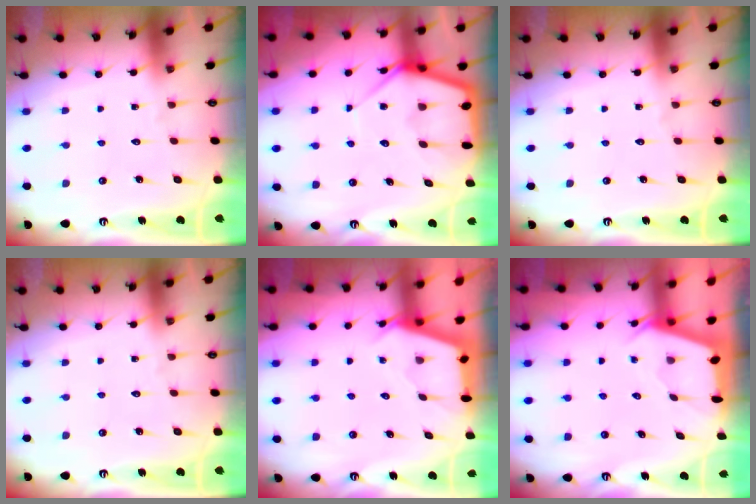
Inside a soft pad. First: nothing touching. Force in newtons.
{"total": 9.0, "press": 9.0, "slide": 0.6}
{"total": 0.0}
{"total": 0.0}
{"total": 2.6, "press": 2.6, "slide": 0.4}
{"total": 2.1, "press": 2.1, "slide": 0.3}